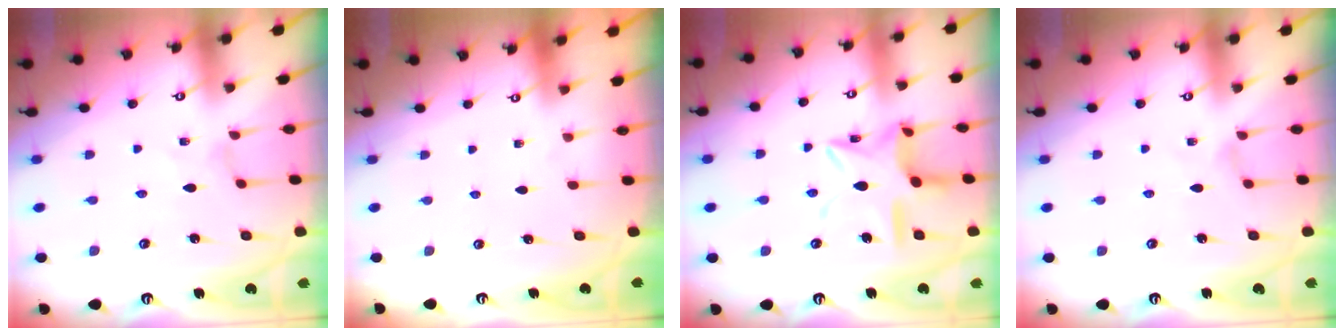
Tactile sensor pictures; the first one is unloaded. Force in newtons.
{"total": 0.0}
{"total": 12.8, "press": 12.7, "slide": 1.0}
{"total": 0.0}